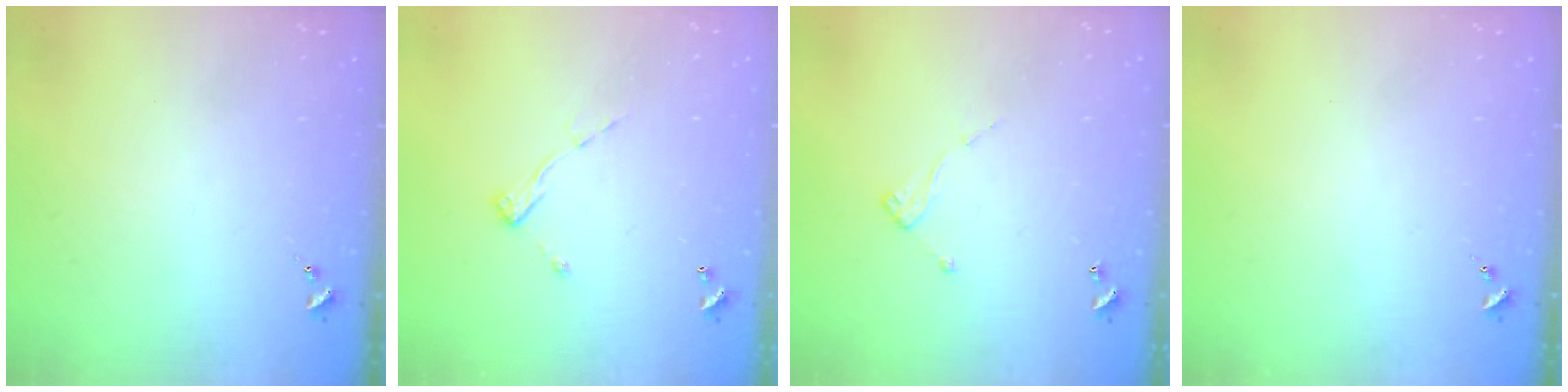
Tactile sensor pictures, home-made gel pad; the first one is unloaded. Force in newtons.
{"total": 6.7, "press": 6.7, "slide": 0.3}
{"total": 5.0, "press": 5.0, "slide": 0.4}
{"total": 0.0}